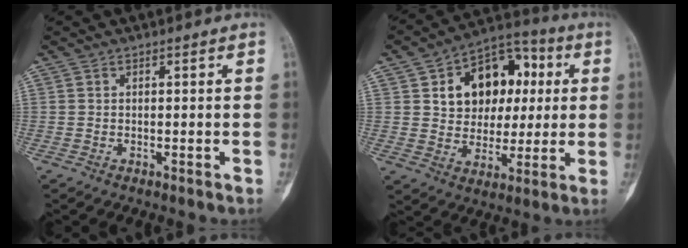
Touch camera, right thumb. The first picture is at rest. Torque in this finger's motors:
{"motor_torque": [0.96, 1.35, 0.60, -0.07, 0.23]}